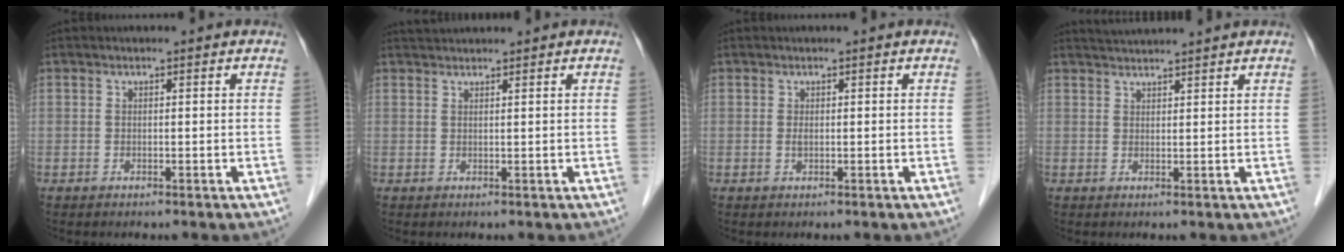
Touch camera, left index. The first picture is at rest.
{"total": 2.9, "force": [2.8, -0.2, 0.9], "torque": [-0.012, 0.024, 0.050]}
{"total": 0.6, "force": [0.1, 0.2, 0.5], "torque": [-0.013, -0.001, 0.001]}
{"total": 4.3, "force": [4.1, -0.8, 1.0], "torque": [-0.016, 0.026, 0.066]}